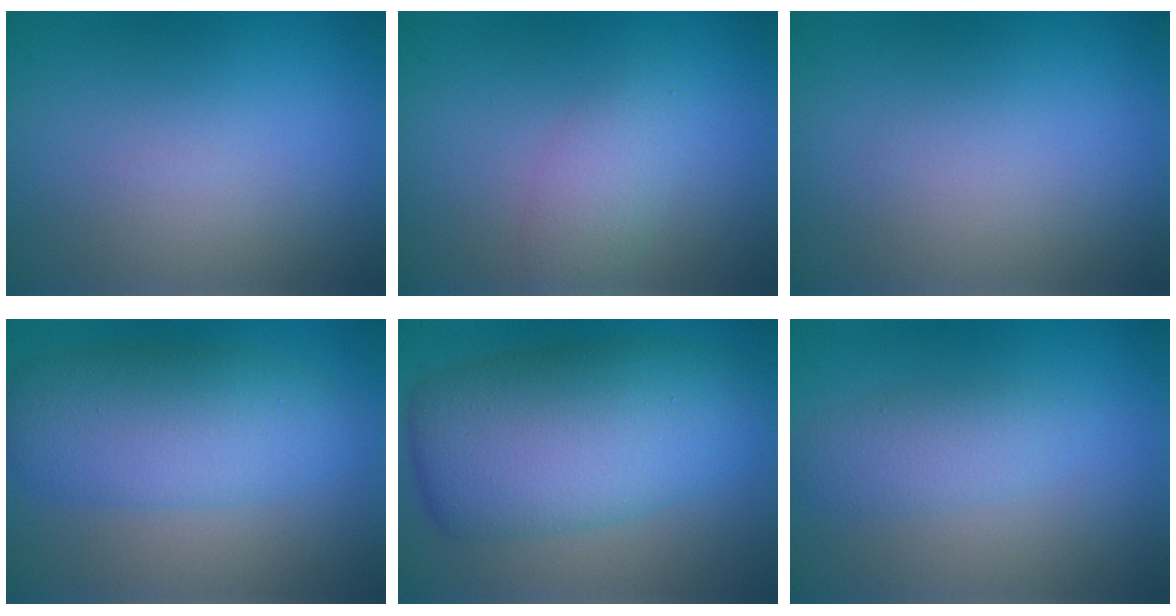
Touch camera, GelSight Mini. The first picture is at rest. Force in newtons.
{"total": 2.3, "press": 2.3, "slide": 0.1}
{"total": 0.0}
{"total": 7.0, "press": 7.0, "slide": 0.1}
{"total": 10.6, "press": 10.6, "slide": 0.3}
{"total": 2.6, "press": 2.6, "slide": 0.1}